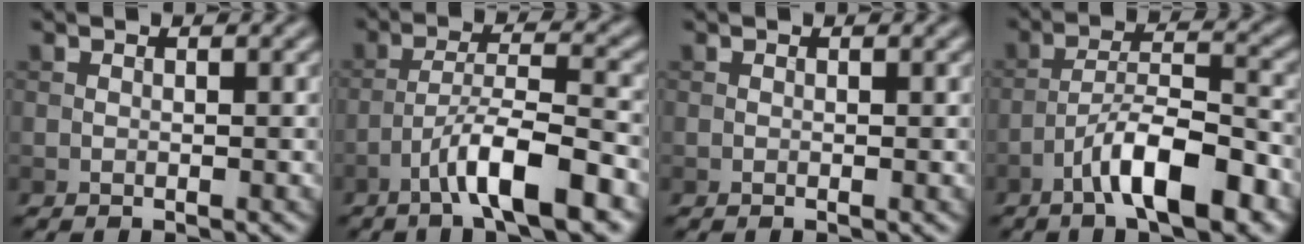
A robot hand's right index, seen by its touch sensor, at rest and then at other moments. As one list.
[{"total": 7.2, "force": [-4.1, 1.2, 5.8], "torque": [-0.098, 0.014, -0.071]}, {"total": 0.0}, {"total": 7.8, "force": [-4.4, 2.0, 6.2], "torque": [-0.102, 0.014, -0.075]}]